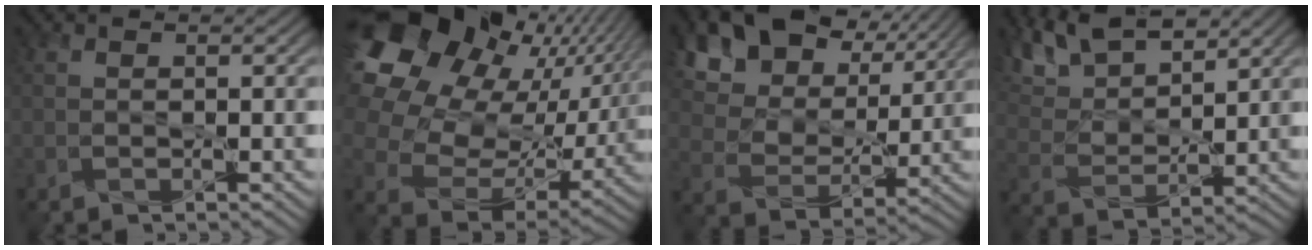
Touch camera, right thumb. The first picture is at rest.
{"total": 23.4, "force": [9.5, 17.1, 12.8], "torque": [-0.322, 0.033, 0.187]}
{"total": 17.7, "force": [11.0, 11.0, 8.4], "torque": [-0.233, 0.038, 0.228]}
{"total": 10.1, "force": [8.2, 3.7, 4.7], "torque": [-0.122, 0.012, 0.151]}